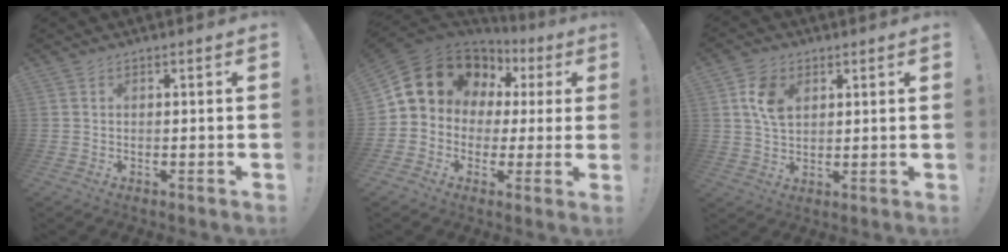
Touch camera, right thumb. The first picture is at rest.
{"total": 13.6, "force": [6.1, 10.9, 5.4], "torque": [-0.081, -0.038, 0.131]}
{"total": 8.8, "force": [3.0, 6.2, 5.5], "torque": [-0.090, 0.000, 0.056]}